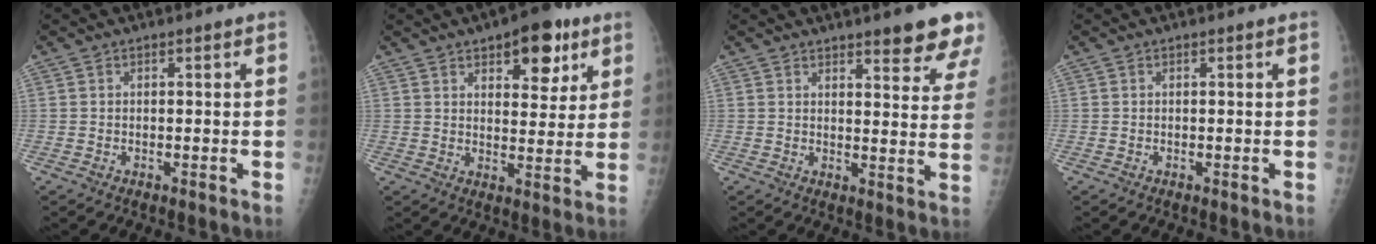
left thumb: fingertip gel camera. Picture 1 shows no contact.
{"total": 10.8, "force": [5.8, 5.3, 7.5], "torque": [-0.064, -0.023, 0.079]}
{"total": 10.9, "force": [8.2, 2.4, 6.8], "torque": [-0.049, -0.041, 0.089]}
{"total": 0.0}